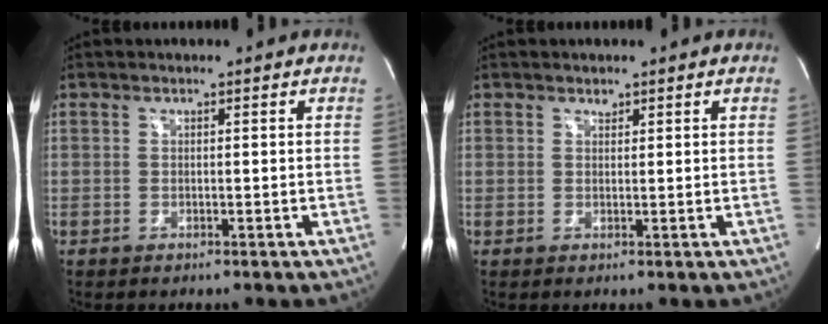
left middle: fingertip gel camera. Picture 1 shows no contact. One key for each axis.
{"total": 0.7, "fx": 0.5, "fy": 0.3, "fz": 0.2, "tx": -0.004, "ty": -0.002, "tz": 0.008}